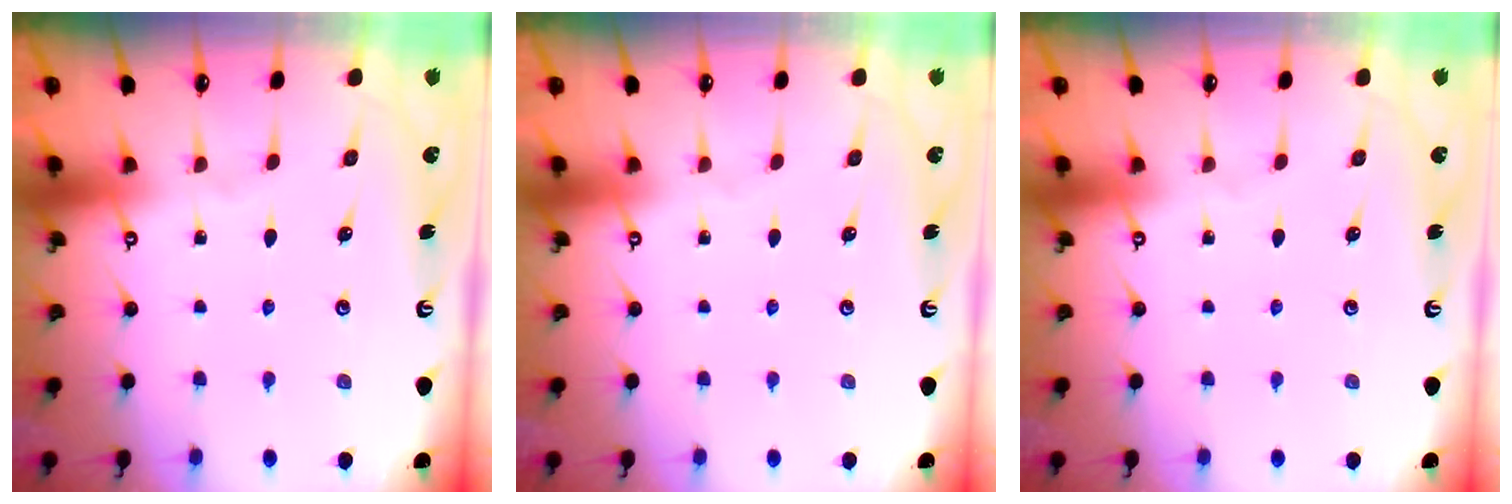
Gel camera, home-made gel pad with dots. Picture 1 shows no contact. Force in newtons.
{"total": 0.0}
{"total": 0.0}